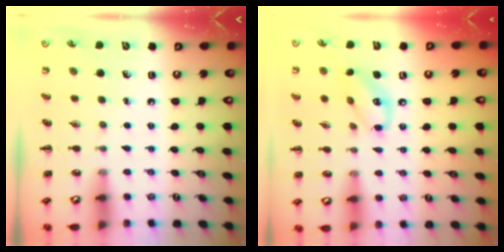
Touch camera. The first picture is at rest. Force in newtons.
{"total": 9.5, "press": 9.4, "slide": 1.3}